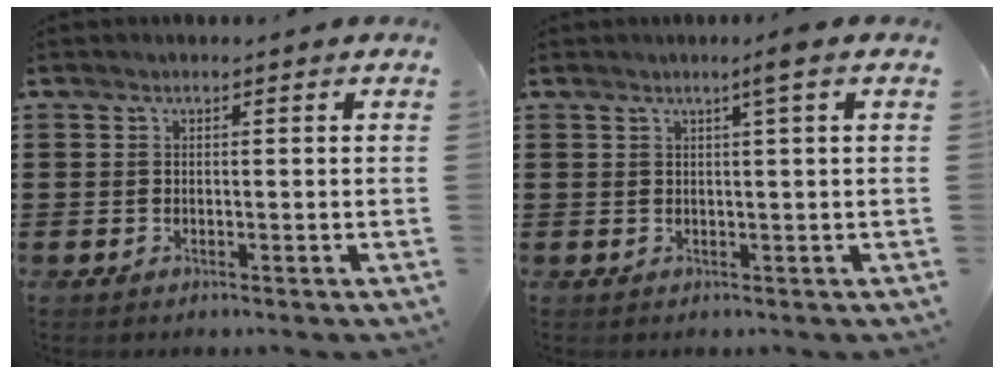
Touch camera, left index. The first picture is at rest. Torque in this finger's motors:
{"motor_torque": [0.58, -0.50, 0.08, 0.02]}